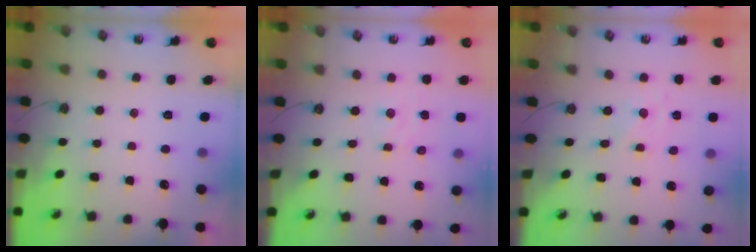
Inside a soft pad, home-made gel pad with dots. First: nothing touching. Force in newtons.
{"total": 1.2, "press": 1.2, "slide": 0.1}
{"total": 0.6, "press": 0.6, "slide": 0.2}